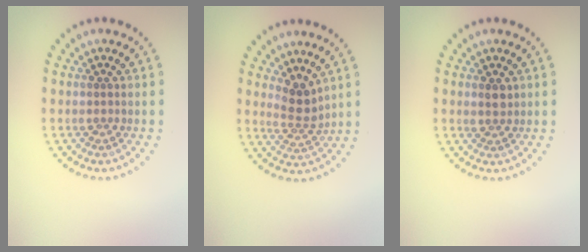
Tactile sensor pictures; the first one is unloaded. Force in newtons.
{"total": 2.5, "press": 1.8, "slide": 1.7}
{"total": 1.3, "press": 1.1, "slide": 0.6}